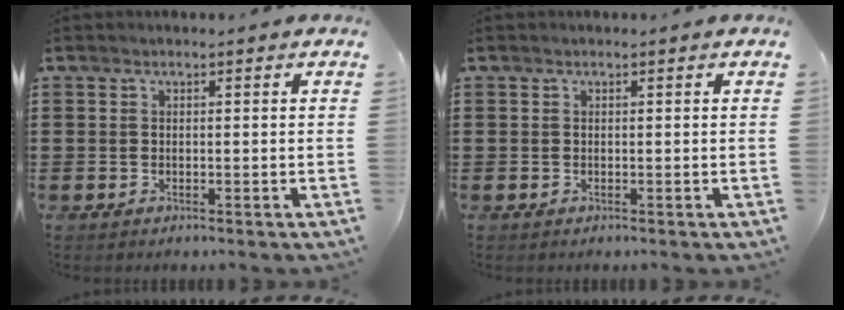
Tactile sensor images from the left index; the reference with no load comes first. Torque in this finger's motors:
{"motor_torque": [0.03, 0.03, 0.00, 0.00]}